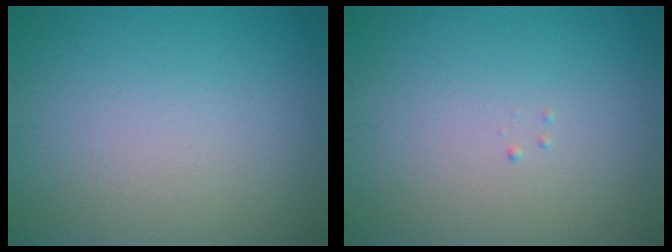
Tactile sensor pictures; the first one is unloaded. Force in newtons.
{"total": 0.0}